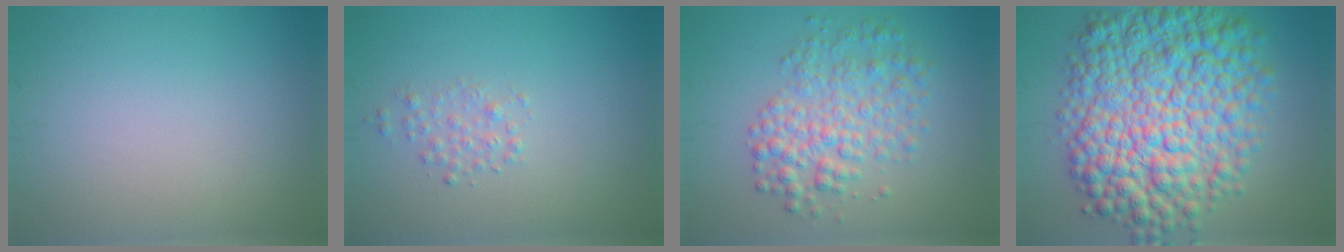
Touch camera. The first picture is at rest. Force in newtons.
{"total": 1.3, "press": 1.3, "slide": 0.0}
{"total": 4.6, "press": 4.6, "slide": 0.1}
{"total": 13.0, "press": 13.0, "slide": 0.1}